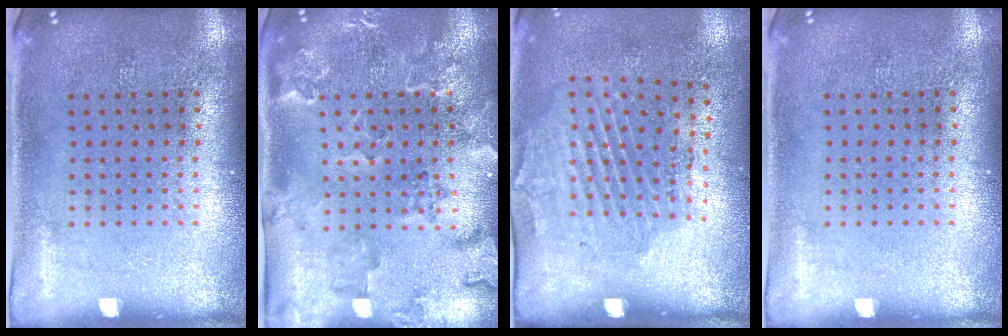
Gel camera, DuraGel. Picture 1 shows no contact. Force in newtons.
{"total": 2.4, "press": 2.2, "slide": 0.8}
{"total": 2.0, "press": 1.2, "slide": 1.6}
{"total": 0.0}